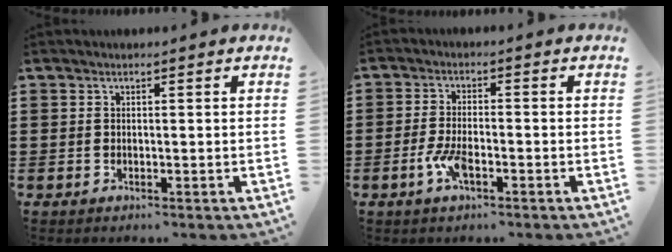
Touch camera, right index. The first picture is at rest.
{"total": 4.5, "force": [-1.9, 1.5, 3.8], "torque": [-0.093, -0.007, -0.041]}